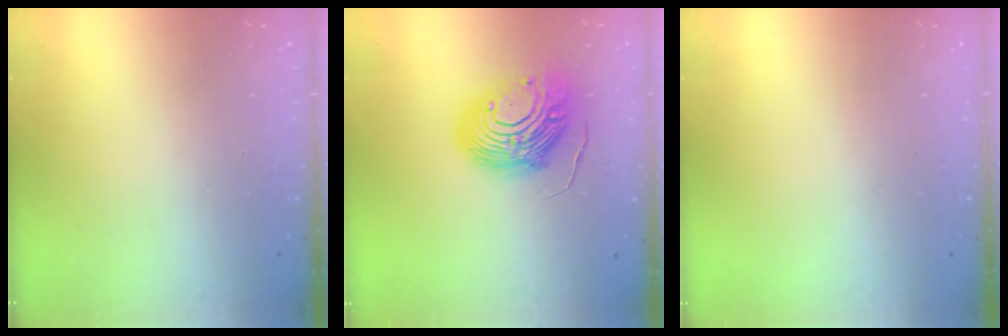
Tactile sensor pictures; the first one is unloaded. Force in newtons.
{"total": 14.9, "press": 14.9, "slide": 1.5}
{"total": 0.0}